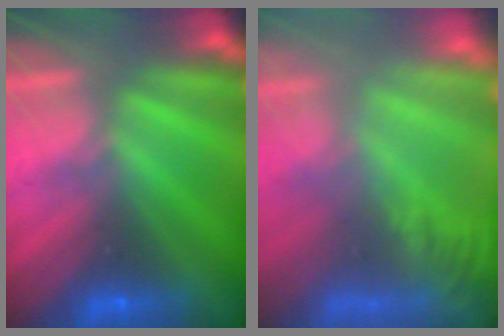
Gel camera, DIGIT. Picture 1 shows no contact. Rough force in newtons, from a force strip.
{"total": 7.1}